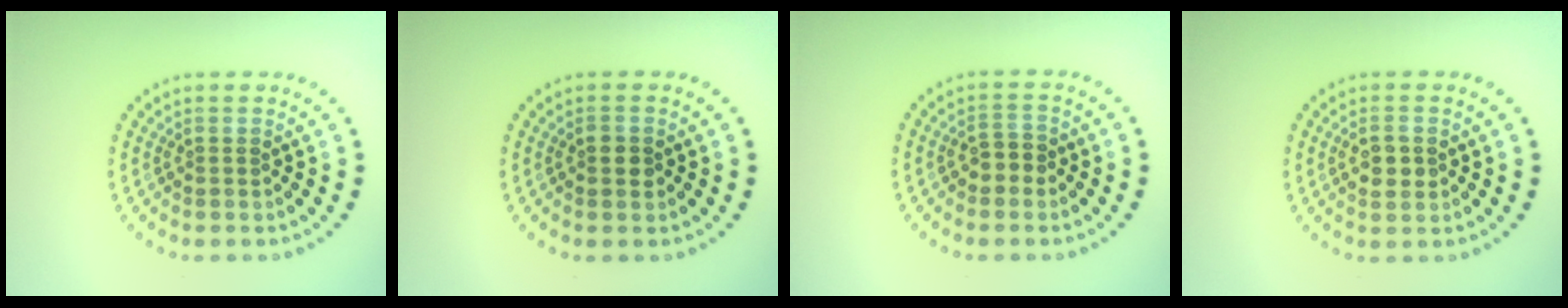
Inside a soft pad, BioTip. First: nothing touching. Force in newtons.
{"total": 1.3, "press": 1.3, "slide": 0.1}
{"total": 1.7, "press": 1.7, "slide": 0.3}
{"total": 2.1, "press": 2.1, "slide": 0.1}